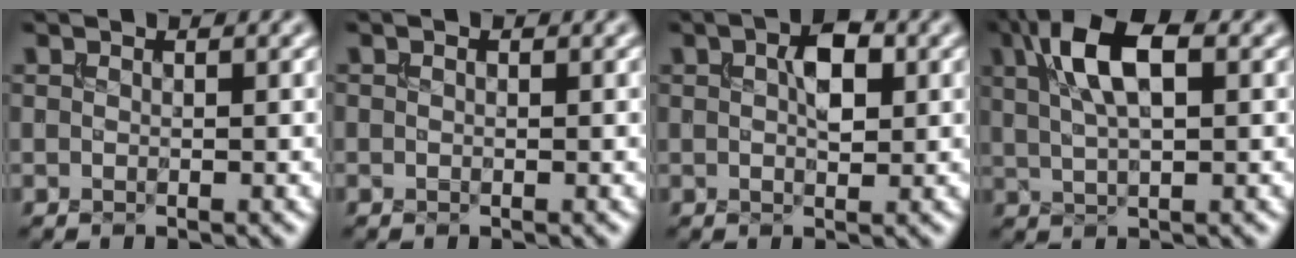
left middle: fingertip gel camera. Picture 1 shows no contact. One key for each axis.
{"total": 0.0}
{"total": 3.3, "fx": 0.6, "fy": 1.7, "fz": 2.7, "tx": -0.046, "ty": 0.007, "tz": 0.008}
{"total": 6.6, "fx": 2.2, "fy": 2.7, "fz": 5.6, "tx": -0.103, "ty": 0.014, "tz": 0.036}